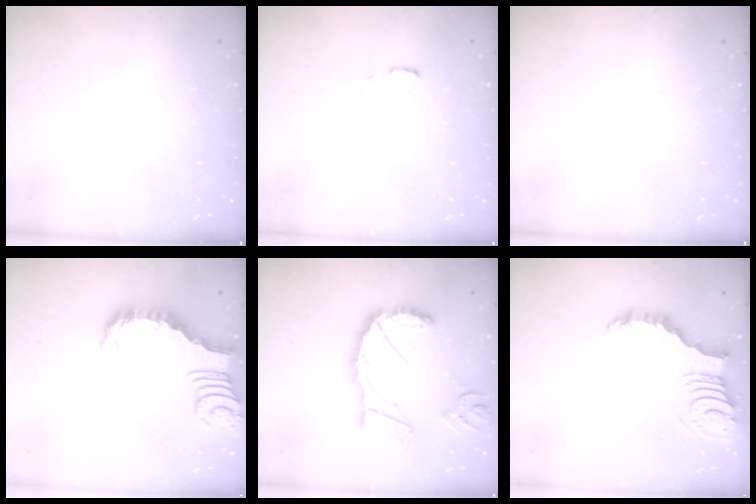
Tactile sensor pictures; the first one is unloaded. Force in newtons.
{"total": 2.9, "press": 2.9, "slide": 0.5}
{"total": 0.0}
{"total": 2.8, "press": 2.8, "slide": 0.5}
{"total": 19.4, "press": 19.2, "slide": 2.4}
{"total": 4.3, "press": 4.2, "slide": 0.4}